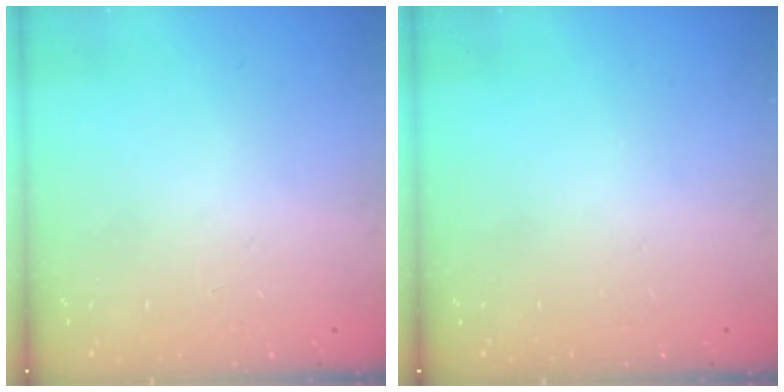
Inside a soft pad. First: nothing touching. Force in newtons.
{"total": 0.0}